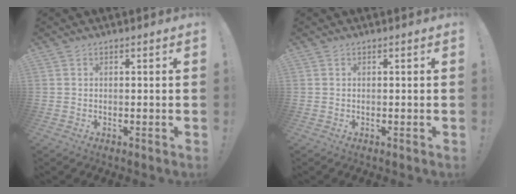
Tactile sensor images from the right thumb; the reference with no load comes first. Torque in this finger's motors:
{"motor_torque": [-0.04, 0.03, 0.01, 0.01, 0.00]}